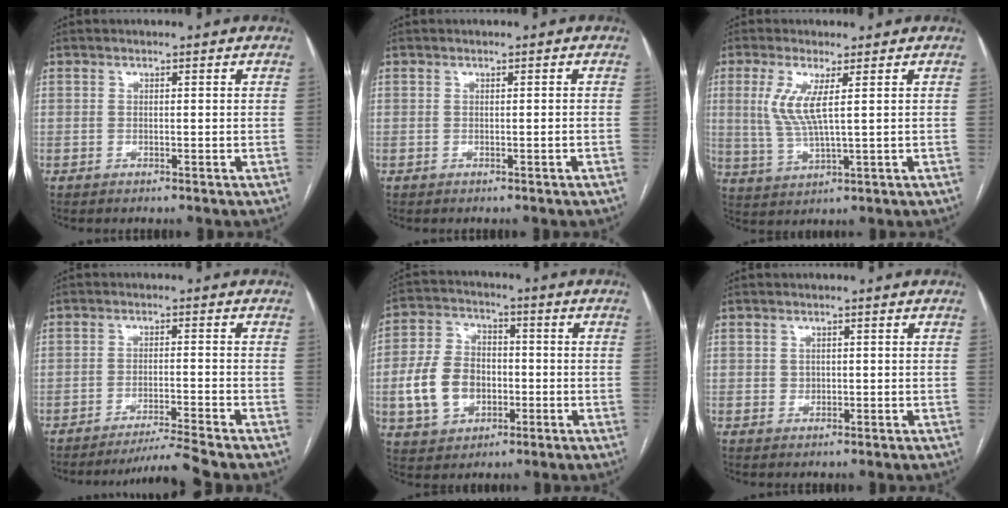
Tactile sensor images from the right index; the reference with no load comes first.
{"total": 0.0}
{"total": 6.3, "force": [1.8, 0.7, 6.0], "torque": [-0.139, -0.003, 0.042]}
{"total": 5.5, "force": [-4.8, -2.7, 0.9], "torque": [-0.016, -0.013, -0.082]}
{"total": 10.7, "force": [-1.9, 7.9, 7.0], "torque": [-0.160, 0.023, -0.028]}
{"total": 1.1, "force": [0.2, 1.1, 0.4], "torque": [-0.002, 0.001, 0.007]}